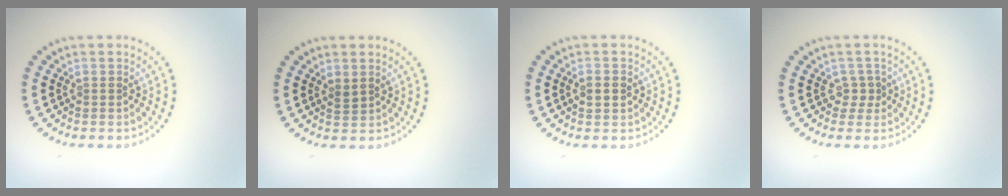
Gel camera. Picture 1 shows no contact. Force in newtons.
{"total": 0.9, "press": 0.7, "slide": 0.5}
{"total": 1.4, "press": 1.4, "slide": 0.1}
{"total": 1.4, "press": 0.9, "slide": 1.0}